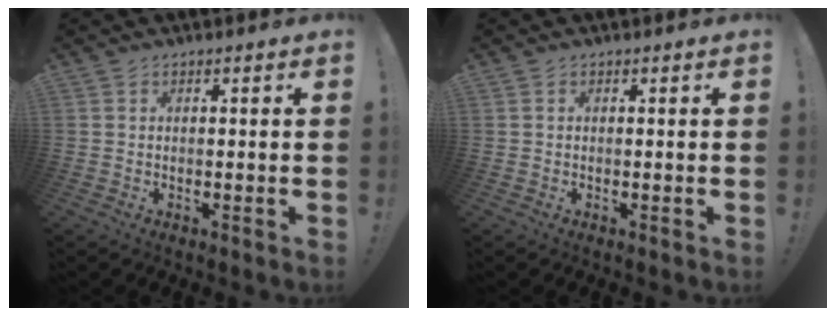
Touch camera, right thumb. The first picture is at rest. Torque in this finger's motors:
{"motor_torque": [-0.20, 0.08, 0.24, 0.01, -0.04]}